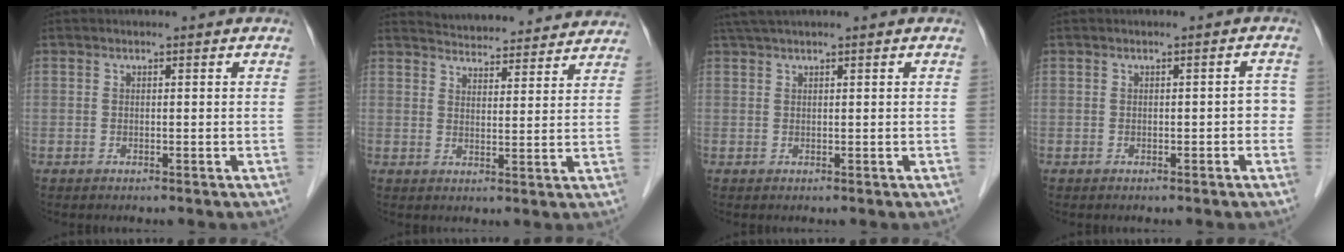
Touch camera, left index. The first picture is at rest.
{"total": 15.9, "force": [15.4, 2.6, 3.1], "torque": [-0.035, 0.015, 0.192]}
{"total": 2.5, "force": [2.1, -0.3, 1.4], "torque": [-0.028, 0.022, 0.044]}
{"total": 1.7, "force": [-0.4, 0.8, 1.5], "torque": [-0.007, 0.011, -0.006]}